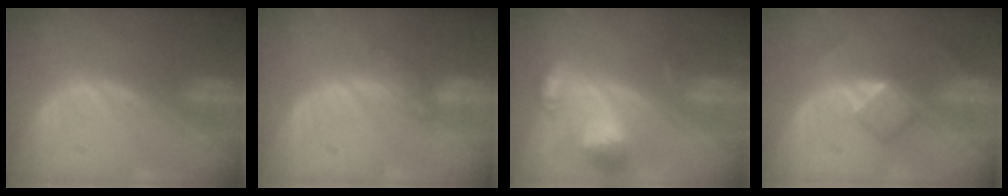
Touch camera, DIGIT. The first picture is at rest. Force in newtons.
{"total": 4.4, "press": 4.1, "slide": 1.6}
{"total": 7.0, "press": 6.5, "slide": 2.5}
{"total": 5.3, "press": 4.5, "slide": 2.9}